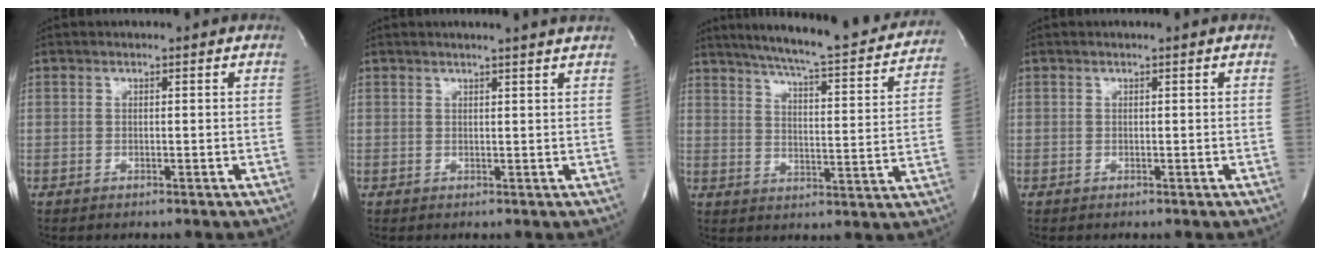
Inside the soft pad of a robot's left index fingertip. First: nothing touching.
{"total": 4.0, "force": [3.6, -0.8, 1.6], "torque": [-0.023, 0.000, 0.032]}
{"total": 22.9, "force": [20.5, 2.4, 9.8], "torque": [-0.151, -0.038, 0.258]}
{"total": 0.0}